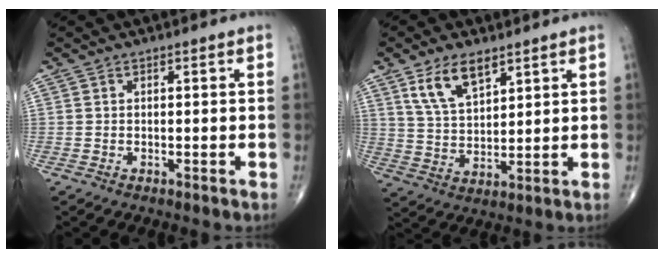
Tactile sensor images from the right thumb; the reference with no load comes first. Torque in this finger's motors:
{"motor_torque": [-0.09, 0.24, 0.71, 0.68, 0.10]}